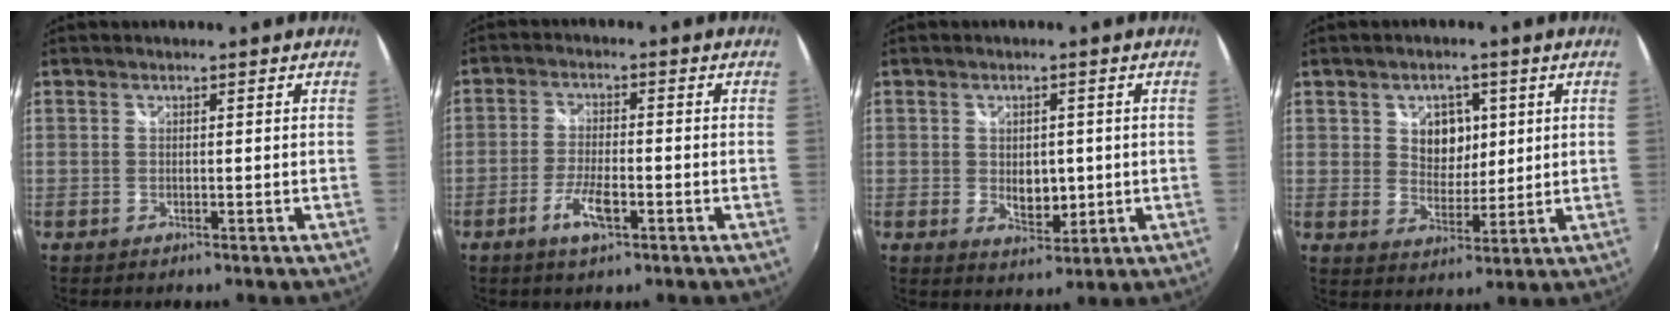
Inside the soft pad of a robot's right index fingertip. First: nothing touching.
{"total": 5.6, "force": [-2.9, 1.6, 4.6], "torque": [-0.101, -0.007, -0.055]}
{"total": 5.1, "force": [-0.3, 3.4, 3.7], "torque": [-0.057, -0.008, 0.001]}
{"total": 6.5, "force": [1.9, 5.0, 3.7], "torque": [-0.056, 0.005, 0.038]}